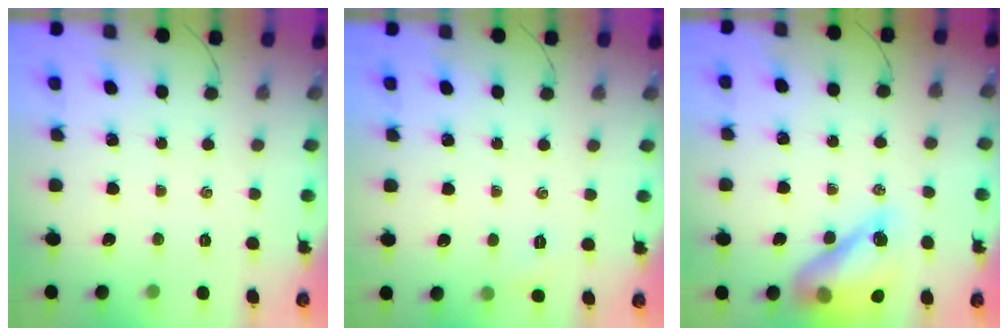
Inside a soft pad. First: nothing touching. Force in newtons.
{"total": 4.0, "press": 3.8, "slide": 1.2}
{"total": 16.0, "press": 15.4, "slide": 4.3}